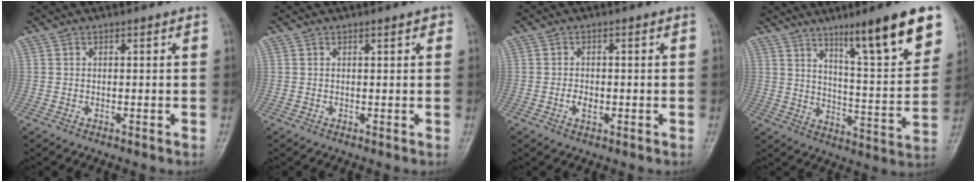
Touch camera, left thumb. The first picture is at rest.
{"total": 1.4, "force": [0.7, 0.5, 1.1], "torque": [-0.011, 0.000, 0.007]}
{"total": 2.3, "force": [-0.7, 1.5, 1.5], "torque": [-0.023, 0.002, -0.015]}
{"total": 18.8, "force": [11.3, 2.8, 14.8], "torque": [-0.186, -0.053, 0.174]}